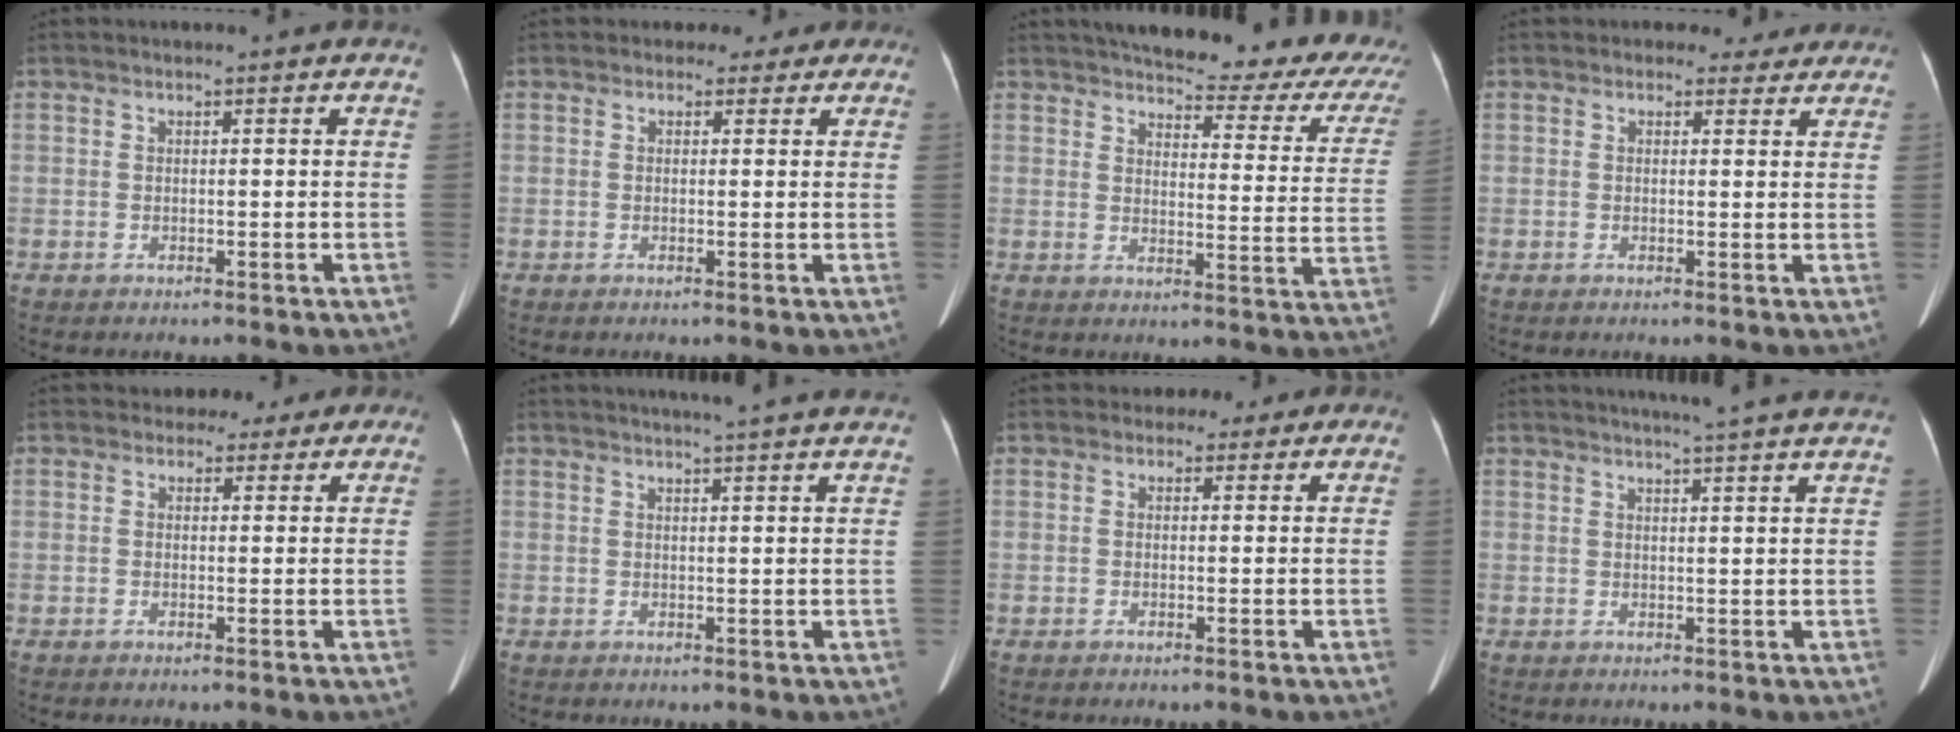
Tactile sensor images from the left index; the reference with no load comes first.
{"total": 3.2, "force": [2.1, 2.4, 0.2], "torque": [0.005, 0.005, 0.014]}
{"total": 21.8, "force": [18.4, 5.2, 10.5], "torque": [-0.118, -0.029, 0.198]}
{"total": 3.3, "force": [2.7, 1.9, 0.1], "torque": [0.003, 0.003, 0.022]}
{"total": 3.7, "force": [2.6, 2.6, 0.2], "torque": [0.004, 0.006, 0.021]}
{"total": 10.1, "force": [8.9, -0.2, 4.8], "torque": [-0.065, 0.019, 0.093]}
{"total": 2.6, "force": [1.6, 2.1, 0.2], "torque": [0.003, 0.008, 0.011]}
{"total": 11.9, "force": [10.5, -0.5, 5.6], "torque": [-0.079, 0.005, 0.112]}